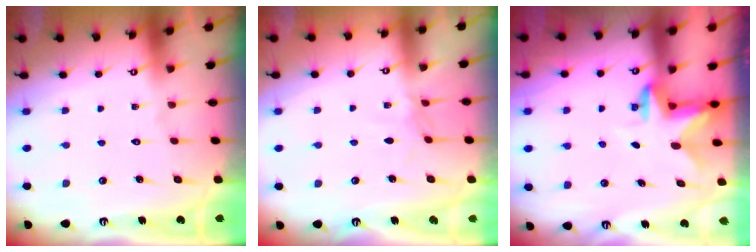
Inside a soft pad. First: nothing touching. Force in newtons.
{"total": 2.6, "press": 2.5, "slide": 0.5}
{"total": 2.8, "press": 2.7, "slide": 0.5}